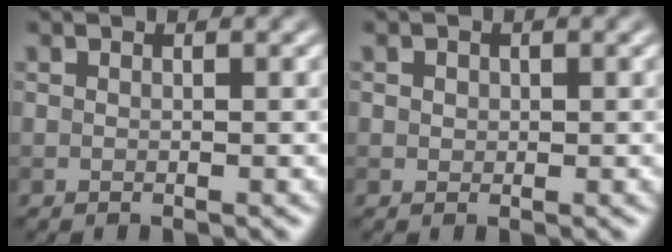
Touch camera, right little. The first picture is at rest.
{"total": 1.1, "force": [0.3, 1.0, 0.5], "torque": [-0.012, 0.000, 0.011]}